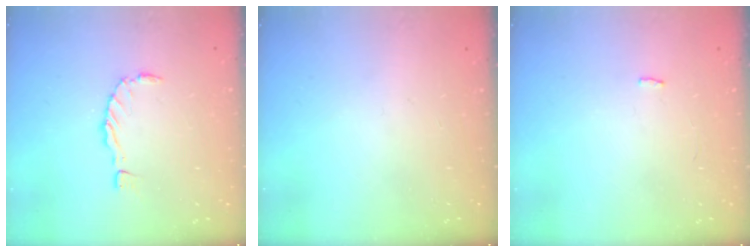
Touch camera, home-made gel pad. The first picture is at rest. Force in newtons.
{"total": 0.0}
{"total": 2.0, "press": 2.0, "slide": 0.3}